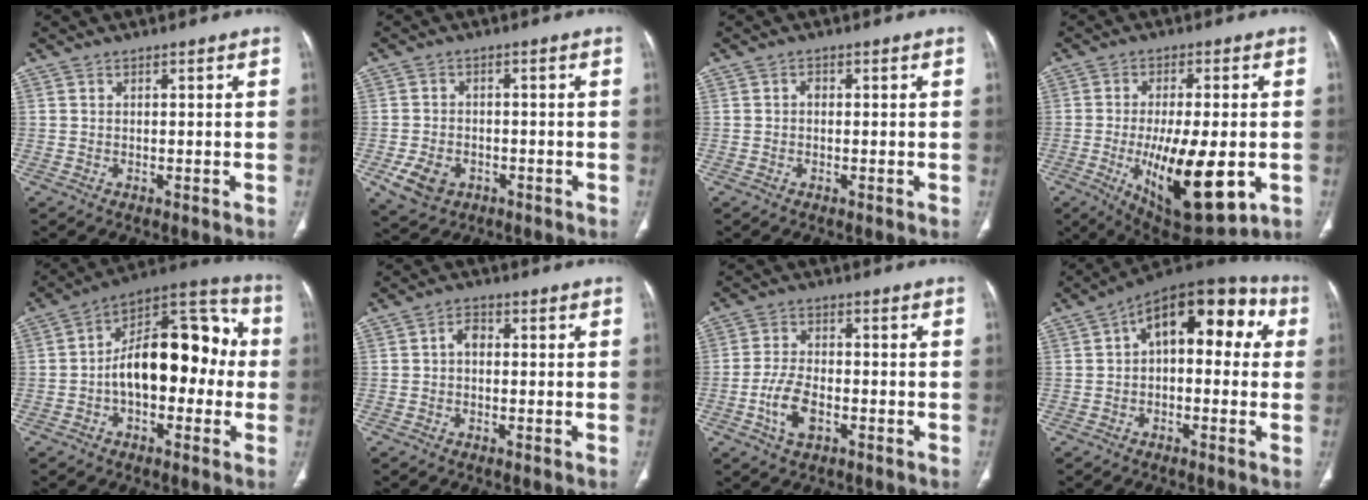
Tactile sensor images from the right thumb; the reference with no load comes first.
{"total": 6.5, "force": [-2.6, 4.8, 3.5], "torque": [-0.062, 0.011, -0.036]}
{"total": 0.8, "force": [-0.1, 0.6, 0.5], "torque": [-0.006, 0.003, -0.006]}
{"total": 18.8, "force": [-4.3, 7.0, 17.0], "torque": [-0.279, -0.017, -0.048]}
{"total": 19.4, "force": [-0.9, 10.9, 16.0], "torque": [-0.212, 0.057, -0.023]}
{"total": 2.6, "force": [0.0, 1.8, 1.9], "torque": [-0.024, 0.010, -0.007]}
{"total": 6.8, "force": [-2.5, 3.7, 5.2], "torque": [-0.106, 0.012, -0.048]}
{"total": 15.9, "force": [3.2, 8.8, 12.8], "torque": [-0.129, 0.048, 0.034]}